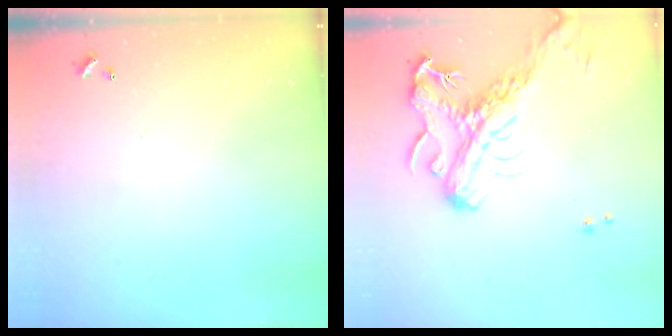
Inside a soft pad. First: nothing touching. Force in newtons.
{"total": 4.1, "press": 3.9, "slide": 1.3}